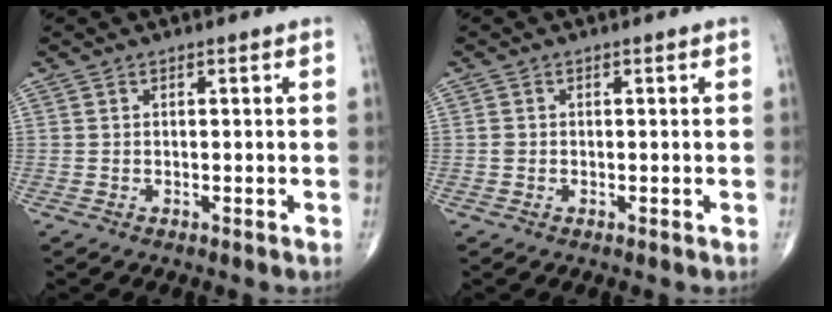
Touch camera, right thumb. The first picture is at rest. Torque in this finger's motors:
{"motor_torque": [0.21, 0.24, 0.29, -0.03, -0.01]}